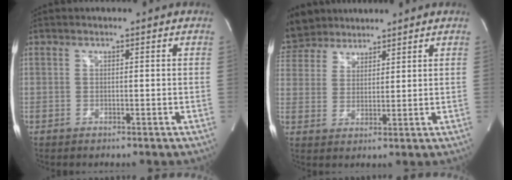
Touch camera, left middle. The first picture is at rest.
{"total": 9.6, "force": [8.5, 4.2, 1.4], "torque": [-0.037, 0.026, 0.166]}